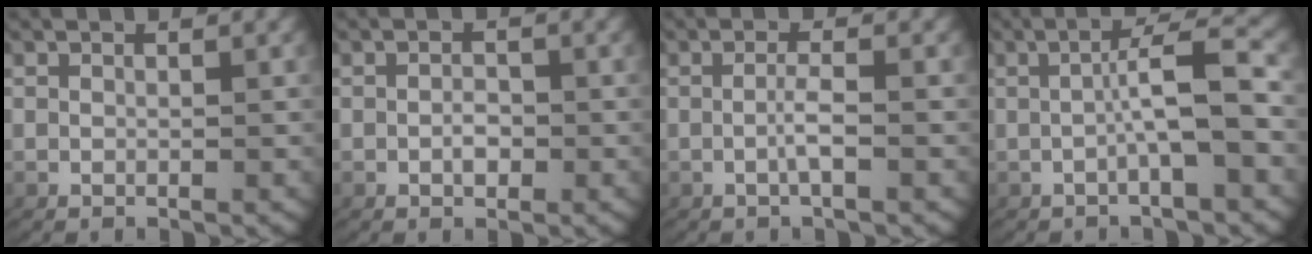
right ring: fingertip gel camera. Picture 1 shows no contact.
{"total": 1.4, "force": [-0.5, 0.8, 0.9], "torque": [-0.020, -0.006, -0.007]}
{"total": 1.8, "force": [-0.5, 0.0, 1.7], "torque": [-0.036, -0.003, -0.011]}
{"total": 4.2, "force": [-0.5, 0.6, 4.1], "torque": [-0.061, 0.012, -0.012]}